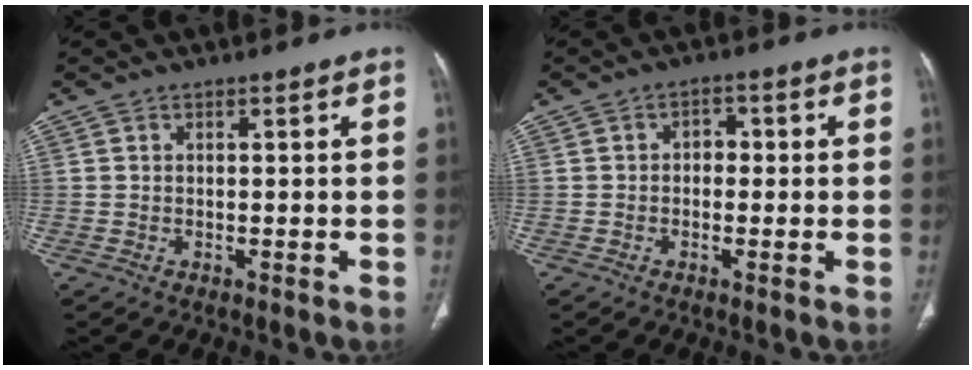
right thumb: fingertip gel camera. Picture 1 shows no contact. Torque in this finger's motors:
{"motor_torque": [-0.23, -0.46, -0.34, 0.17, 0.09]}